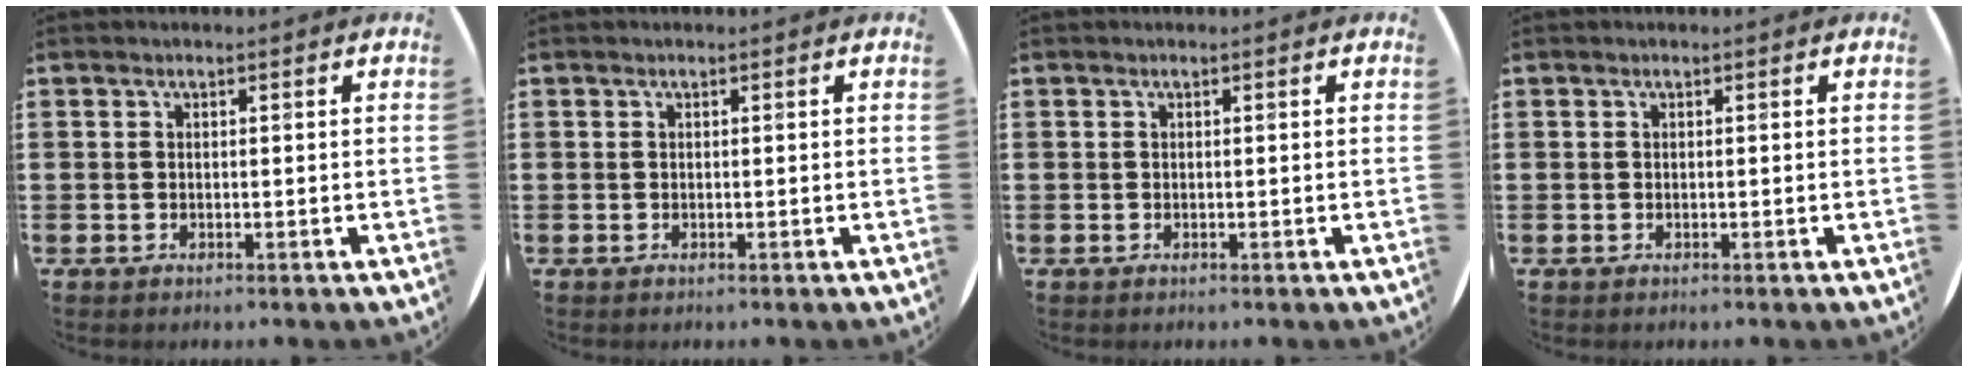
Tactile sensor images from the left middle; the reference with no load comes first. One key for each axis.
{"total": 0.0}
{"total": 0.0}
{"total": 0.0}